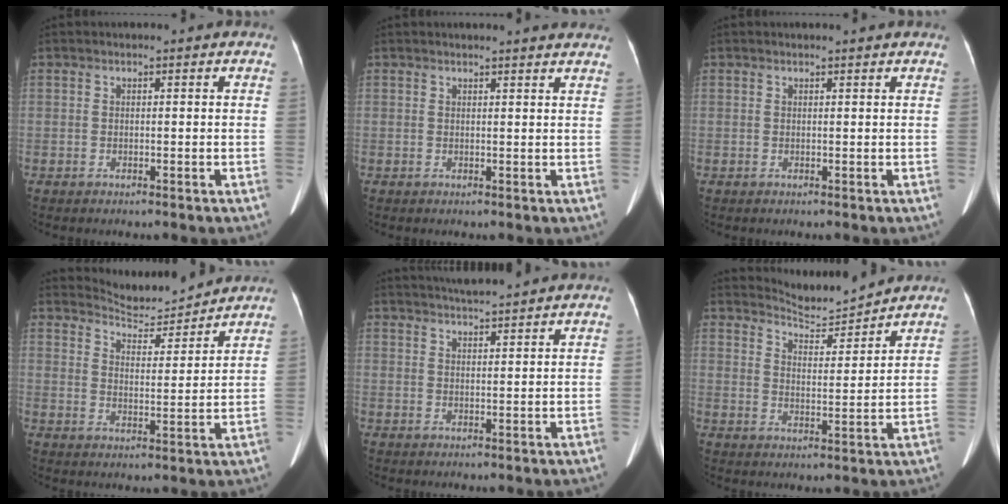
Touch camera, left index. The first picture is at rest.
{"total": 9.4, "force": [9.0, 0.2, 2.5], "torque": [-0.022, -0.022, 0.079]}
{"total": 1.5, "force": [1.4, -0.2, 0.5], "torque": [-0.012, 0.004, 0.020]}
{"total": 7.7, "force": [7.7, 0.3, -0.1], "torque": [-0.010, -0.003, 0.122]}
{"total": 5.8, "force": [5.4, -0.8, 1.9], "torque": [-0.034, 0.015, 0.084]}
{"total": 6.6, "force": [6.6, -0.3, -0.3], "torque": [-0.009, -0.011, 0.112]}